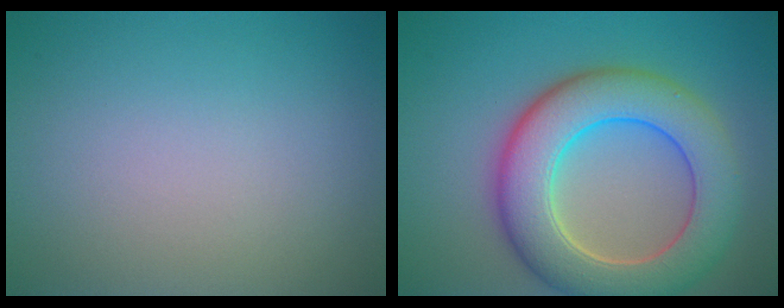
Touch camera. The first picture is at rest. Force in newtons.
{"total": 9.4, "press": 9.3, "slide": 0.8}